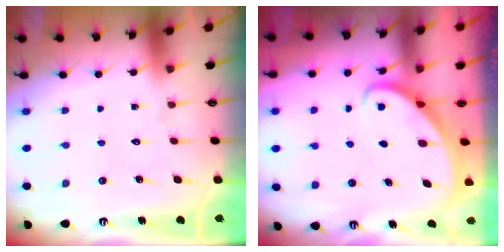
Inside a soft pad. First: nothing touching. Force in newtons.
{"total": 2.6, "press": 2.6, "slide": 0.2}